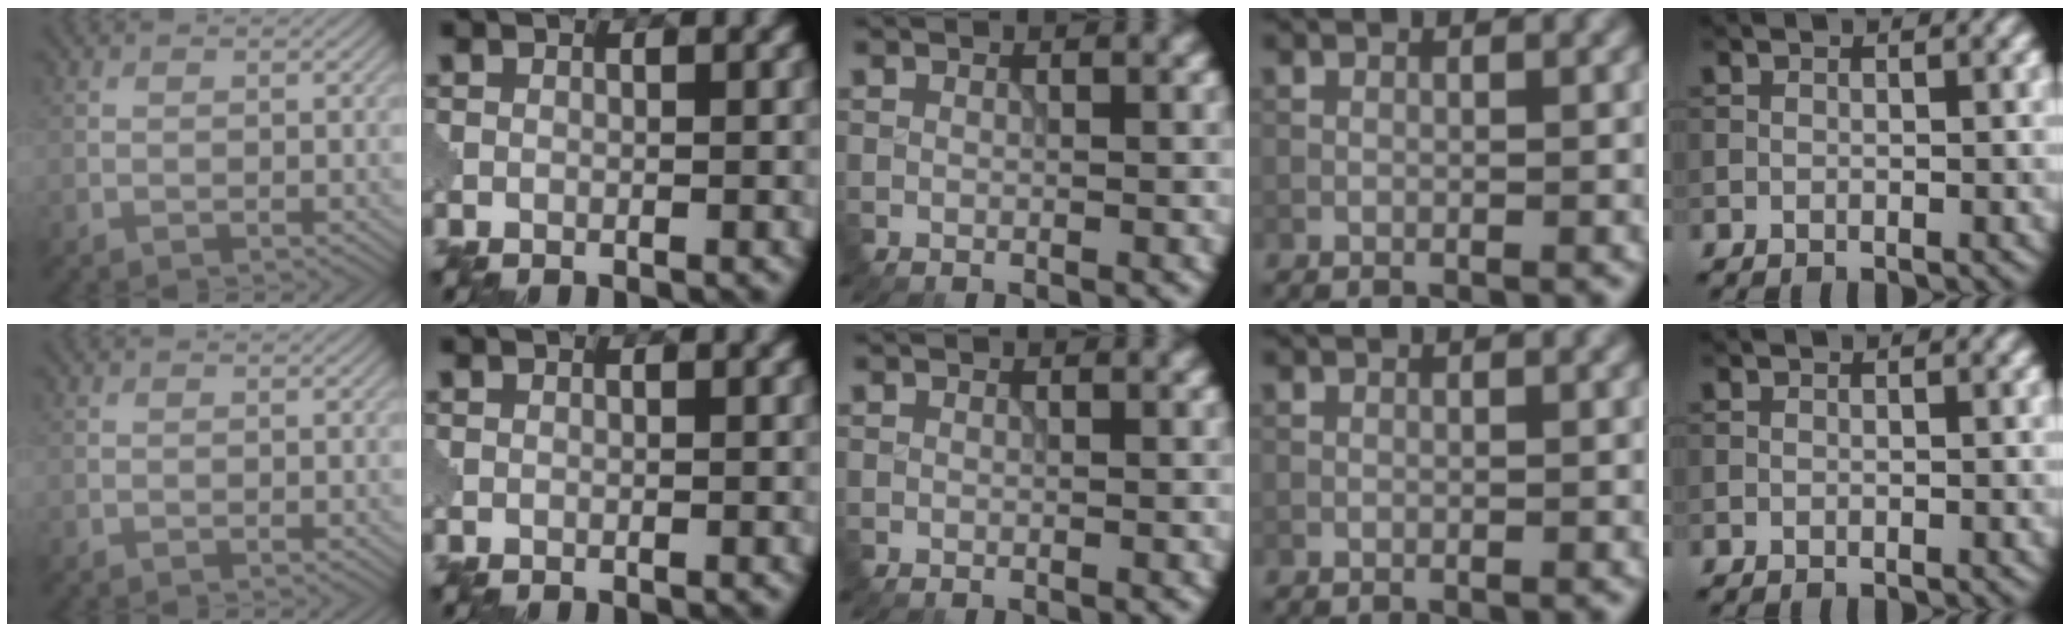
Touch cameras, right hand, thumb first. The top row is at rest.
{}